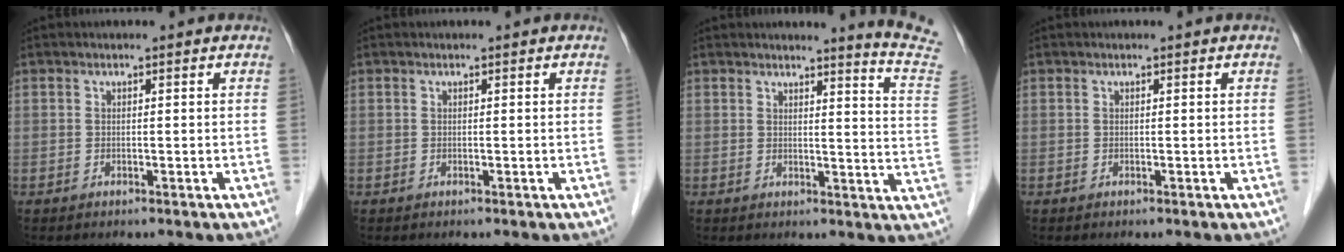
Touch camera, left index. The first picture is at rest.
{"total": 0.0}
{"total": 9.2, "force": [8.8, -2.2, 1.7], "torque": [-0.023, -0.098, 0.079]}
{"total": 0.0}